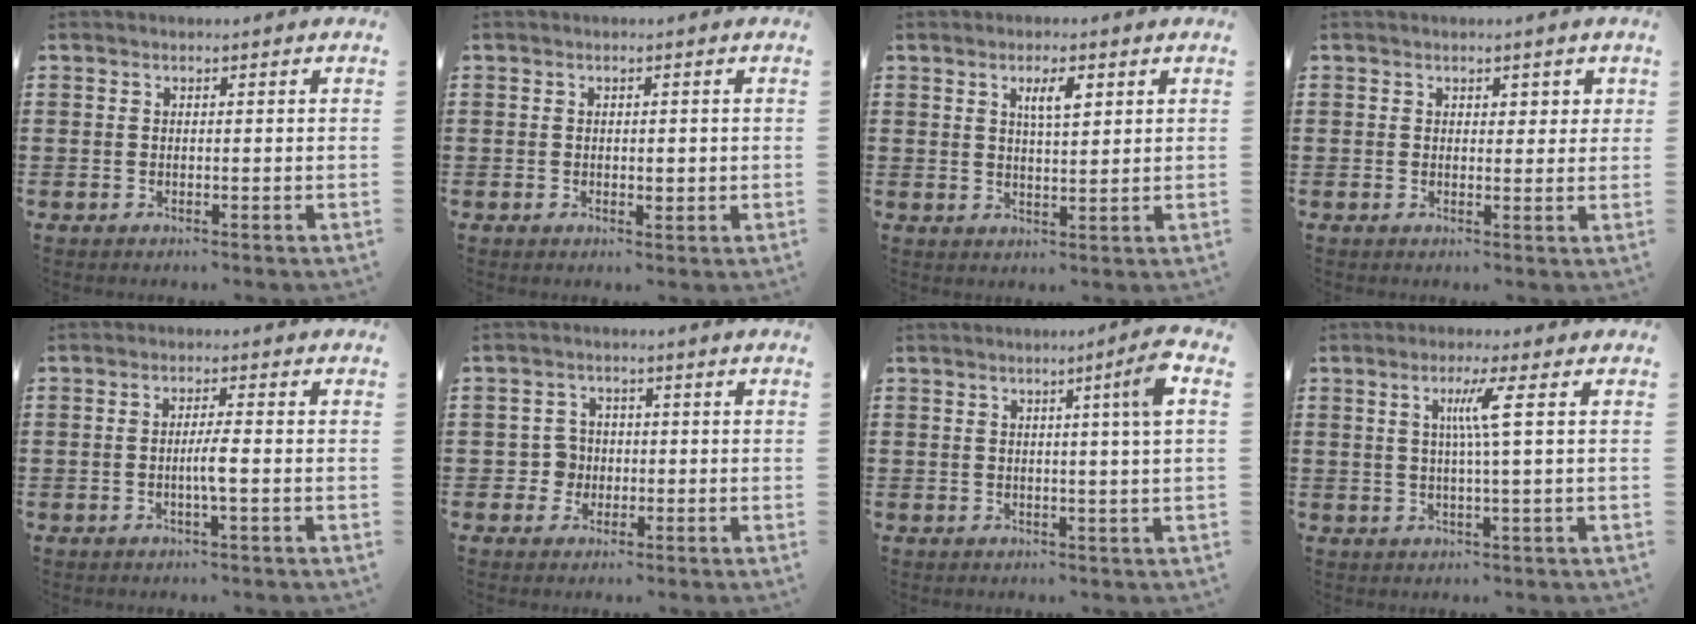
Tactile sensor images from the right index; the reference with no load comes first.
{"total": 1.2, "force": [0.0, 0.9, 0.8], "torque": [-0.015, 0.007, -0.001]}
{"total": 3.7, "force": [1.6, 1.0, 3.1], "torque": [-0.058, 0.003, 0.023]}
{"total": 1.5, "force": [0.9, 1.1, 0.3], "torque": [-0.002, 0.005, 0.015]}
{"total": 2.8, "force": [-0.7, -0.1, 2.8], "torque": [-0.050, -0.004, -0.014]}
{"total": 3.4, "force": [-0.8, 3.2, 1.1], "torque": [-0.032, 0.004, -0.017]}
{"total": 4.6, "force": [1.6, -0.8, 4.3], "torque": [-0.066, -0.014, 0.019]}
{"total": 4.8, "force": [1.0, -0.7, 4.7], "torque": [-0.090, -0.003, 0.009]}